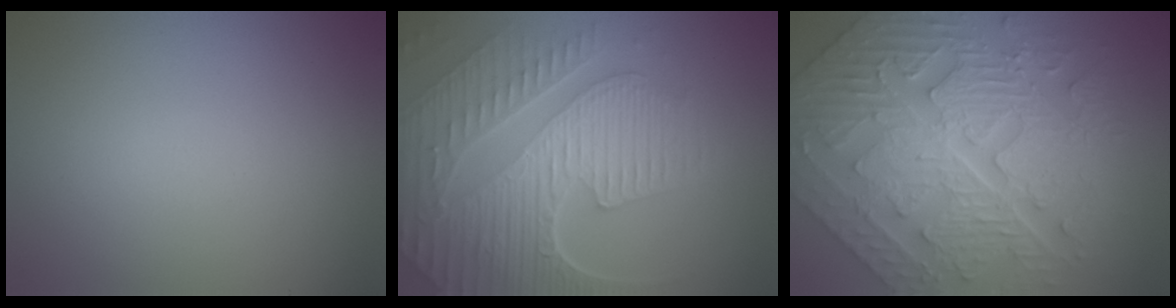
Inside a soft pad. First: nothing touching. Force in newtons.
{"total": 9.3, "press": 6.3, "slide": 6.9}
{"total": 9.2, "press": 7.5, "slide": 5.4}